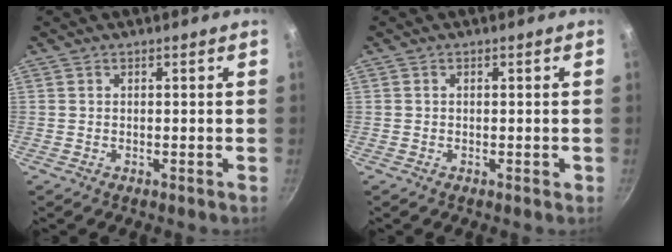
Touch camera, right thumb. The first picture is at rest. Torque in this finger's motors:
{"motor_torque": [-0.21, 0.06, -0.21, 0.08, 0.04]}